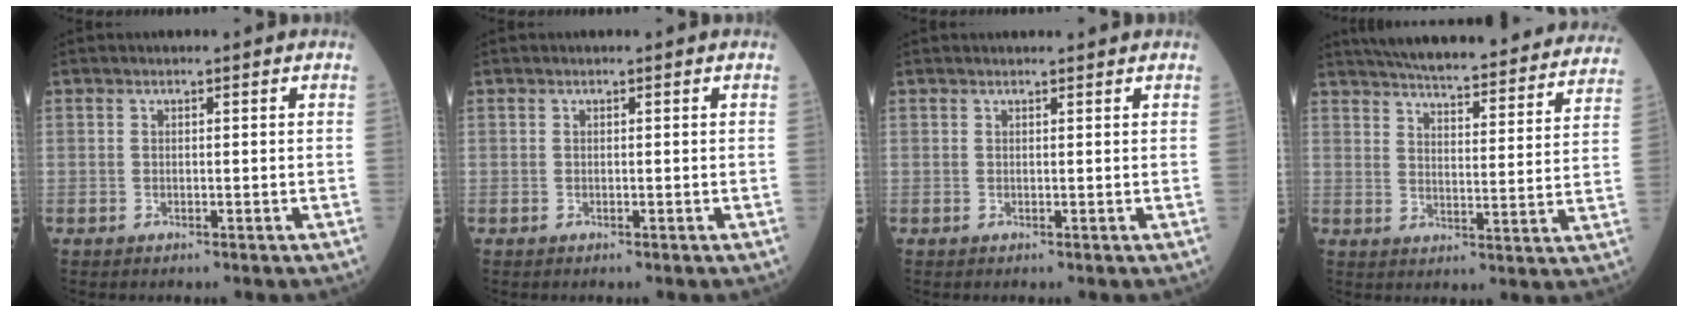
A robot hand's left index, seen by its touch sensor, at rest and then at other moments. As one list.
[{"total": 0.0}, {"total": 2.4, "force": [2.4, 0.2, 0.5], "torque": [-0.008, 0.018, 0.030]}, {"total": 30.3, "force": [27.5, 4.8, 11.7], "torque": [-0.182, -0.039, 0.340]}]